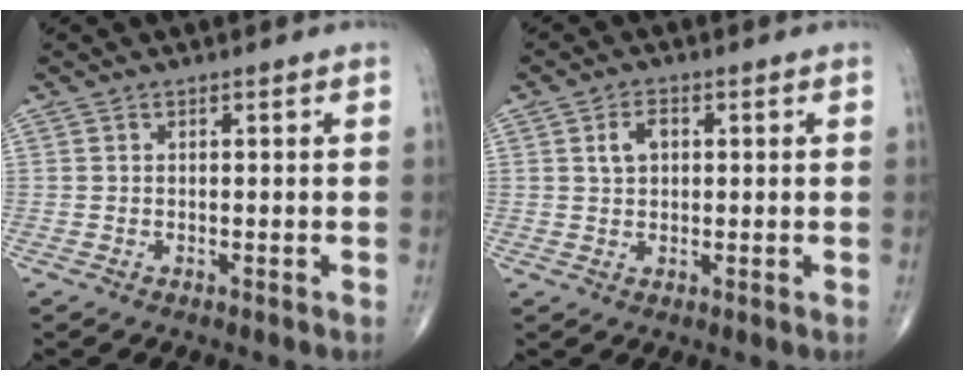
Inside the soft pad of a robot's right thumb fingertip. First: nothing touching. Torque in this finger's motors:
{"motor_torque": [-0.02, 0.02, 0.19, 0.13, 0.05]}